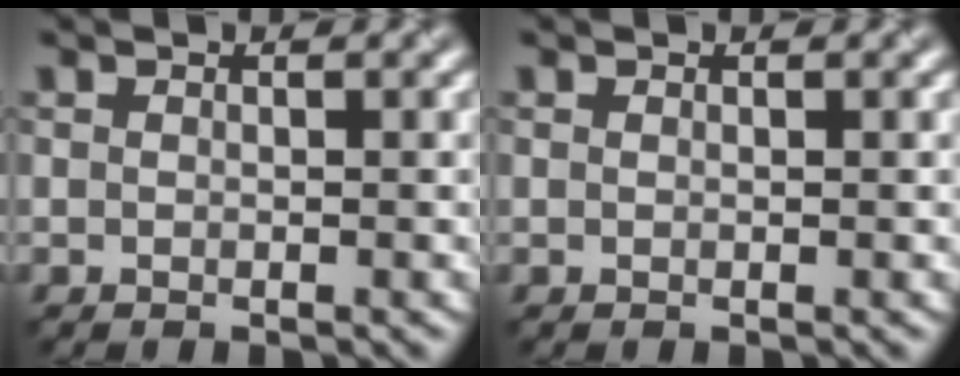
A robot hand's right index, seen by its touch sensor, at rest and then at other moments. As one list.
[{"total": 0.0}]